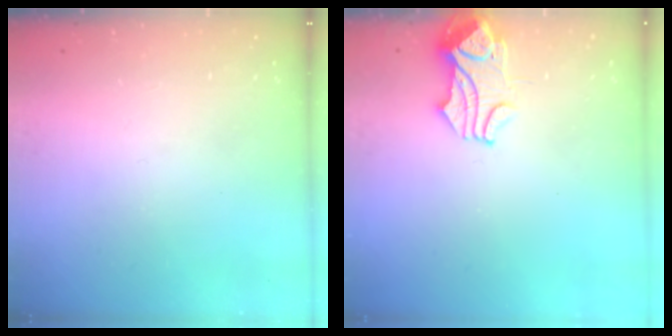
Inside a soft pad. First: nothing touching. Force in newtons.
{"total": 1.7, "press": 1.2, "slide": 1.1}